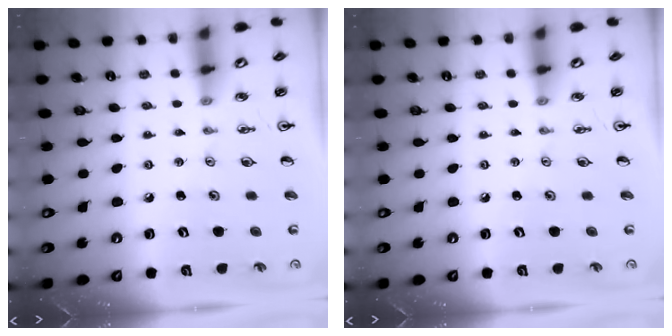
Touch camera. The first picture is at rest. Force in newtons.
{"total": 0.0}